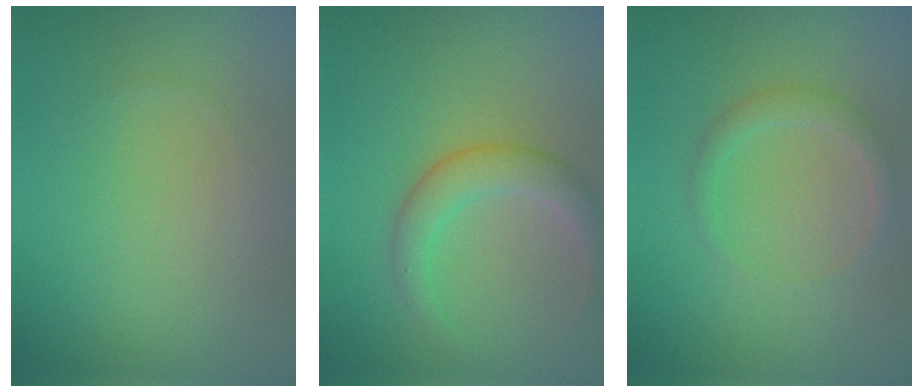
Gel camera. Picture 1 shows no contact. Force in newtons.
{"total": 3.1, "press": 3.1, "slide": 0.1}
{"total": 1.6, "press": 1.6, "slide": 0.1}